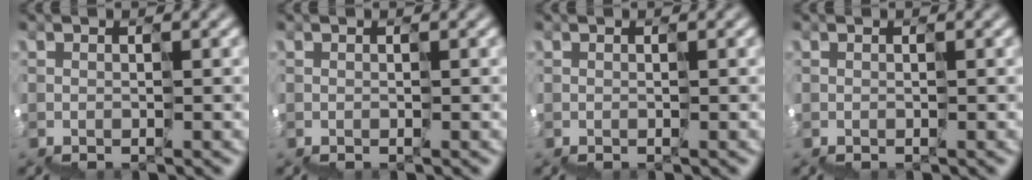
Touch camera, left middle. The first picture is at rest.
{"total": 0.0}
{"total": 0.0}
{"total": 0.0}